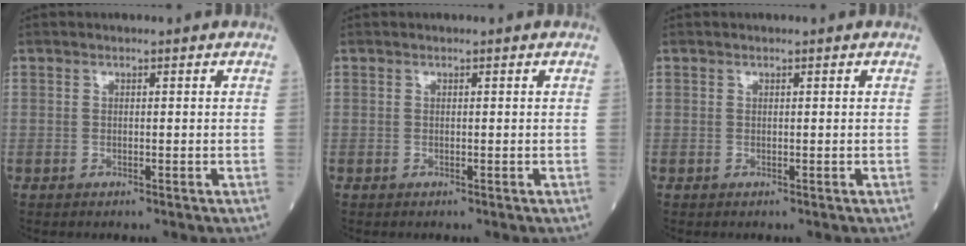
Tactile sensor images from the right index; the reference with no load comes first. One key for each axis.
{"total": 0.0}
{"total": 0.0}